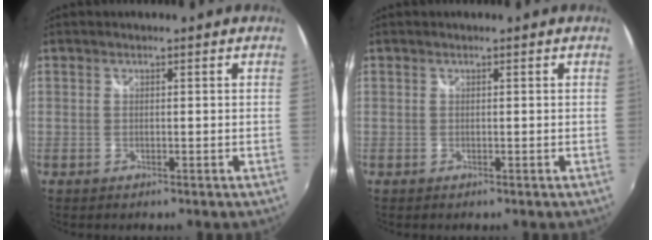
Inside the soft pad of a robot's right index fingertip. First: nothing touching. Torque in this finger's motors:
{"motor_torque": [0.00, 0.01, 0.00, 0.00]}